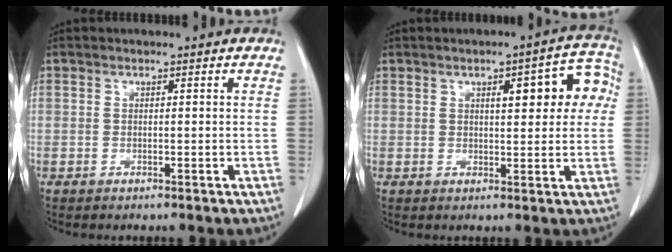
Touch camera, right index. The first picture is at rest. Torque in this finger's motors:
{"motor_torque": [0.22, 0.05, 0.12, 0.05]}